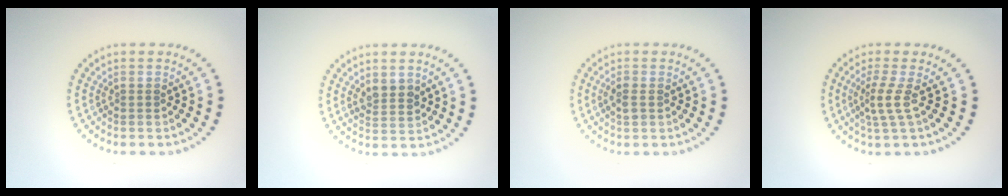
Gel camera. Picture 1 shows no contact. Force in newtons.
{"total": 1.9, "press": 1.8, "slide": 0.6}
{"total": 1.4, "press": 1.4, "slide": 0.3}
{"total": 2.3, "press": 1.5, "slide": 1.7}